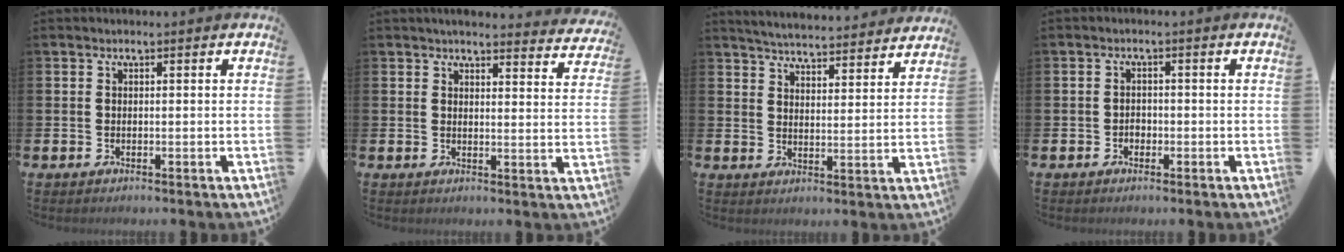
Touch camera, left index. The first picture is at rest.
{"total": 3.7, "force": [3.6, 0.3, 0.5], "torque": [-0.008, -0.028, 0.061]}
{"total": 5.3, "force": [5.3, 0.2, 0.4], "torque": [-0.022, -0.043, 0.091]}
{"total": 1.3, "force": [-0.6, 1.1, 0.4], "torque": [-0.008, 0.002, -0.013]}